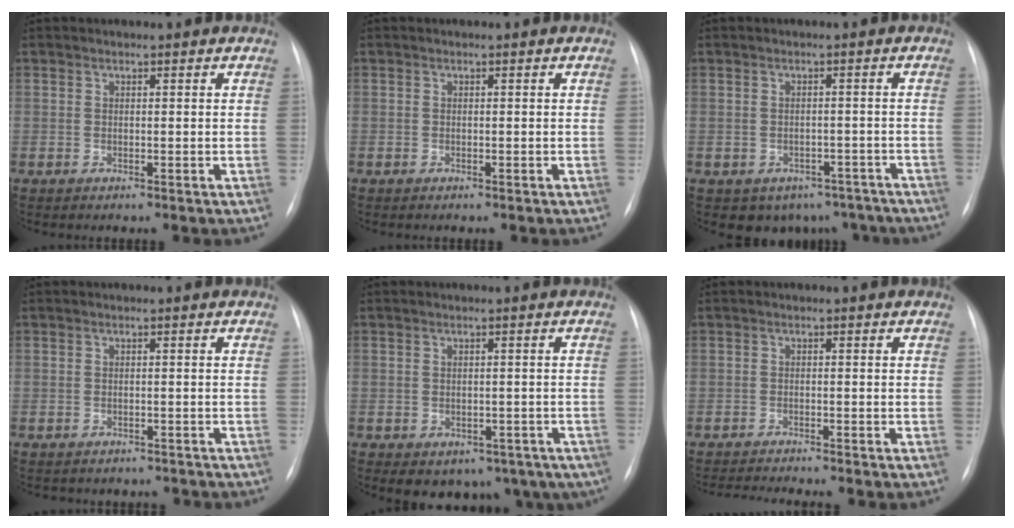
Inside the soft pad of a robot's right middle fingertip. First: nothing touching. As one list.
[{"total": 0.0}, {"total": 7.6, "force": [-5.6, 5.0, 1.2], "torque": [-0.001, 0.014, -0.062]}, {"total": 5.3, "force": [-4.7, 2.3, 0.9], "torque": [-0.010, 0.008, -0.047]}, {"total": 9.9, "force": [-5.6, 6.9, 4.3], "torque": [-0.048, 0.013, -0.065]}, {"total": 5.0, "force": [-4.6, -1.0, 1.7], "torque": [-0.023, -0.014, -0.073]}]